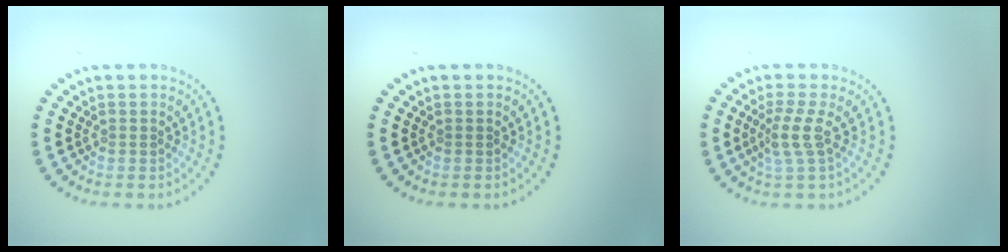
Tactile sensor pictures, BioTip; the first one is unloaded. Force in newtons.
{"total": 0.0}
{"total": 2.2, "press": 1.5, "slide": 1.6}